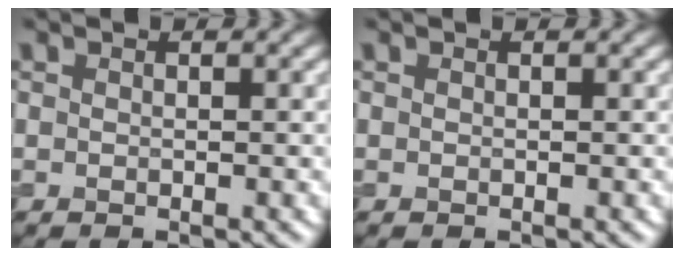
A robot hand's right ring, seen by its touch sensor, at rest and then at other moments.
{"total": 0.0}